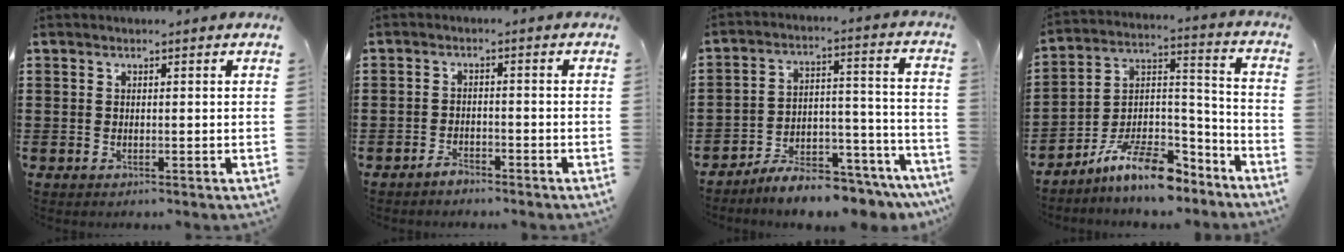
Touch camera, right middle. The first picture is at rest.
{"total": 2.1, "force": [-2.0, 0.5, 0.4], "torque": [-0.012, 0.003, -0.041]}
{"total": 6.7, "force": [-6.4, 1.0, 1.7], "torque": [-0.027, 0.015, -0.123]}
{"total": 10.6, "force": [-8.8, 2.5, 5.5], "torque": [-0.105, 0.019, -0.173]}